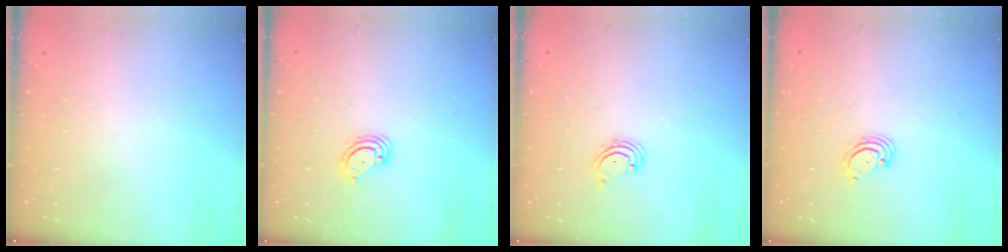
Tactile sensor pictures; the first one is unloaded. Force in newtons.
{"total": 3.5, "press": 3.5, "slide": 0.3}
{"total": 2.3, "press": 2.3, "slide": 0.5}
{"total": 3.0, "press": 3.0, "slide": 0.3}